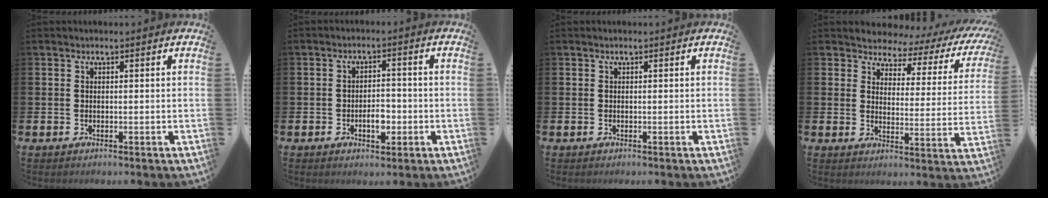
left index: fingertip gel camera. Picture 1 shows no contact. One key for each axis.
{"total": 3.3, "fx": -1.0, "fy": 1.9, "fz": 2.5, "tx": -0.034, "ty": -0.002, "tz": -0.023}
{"total": 0.0}
{"total": 2.9, "fx": 2.3, "fy": 1.8, "fz": 0.5, "tx": -0.023, "ty": -0.031, "tz": 0.026}